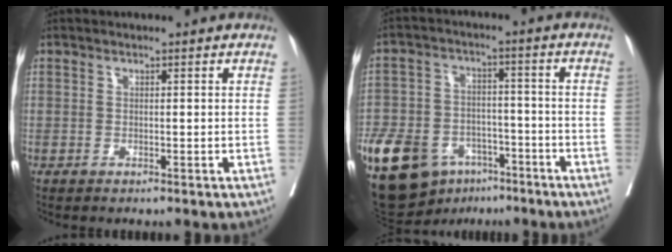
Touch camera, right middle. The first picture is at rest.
{"total": 19.3, "force": [-11.0, 12.0, 10.4], "torque": [-0.242, 0.003, -0.178]}